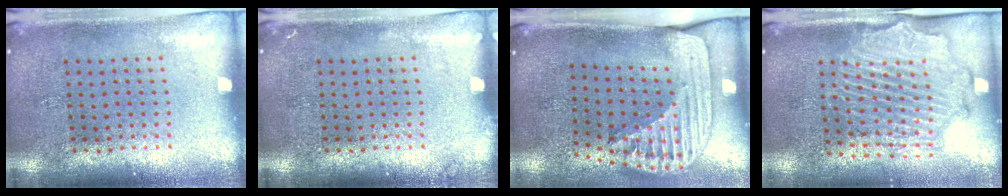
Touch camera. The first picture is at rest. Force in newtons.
{"total": 0.5, "press": 0.5, "slide": 0.1}
{"total": 2.5, "press": 1.8, "slide": 1.8}
{"total": 2.1, "press": 2.1, "slide": 0.4}